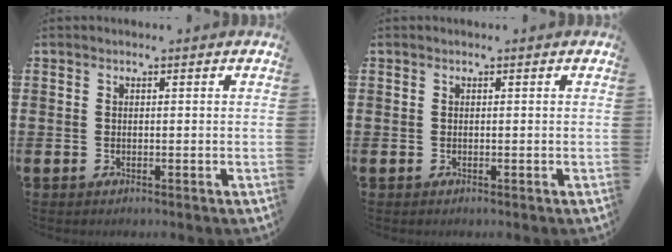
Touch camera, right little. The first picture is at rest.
{"total": 0.0}